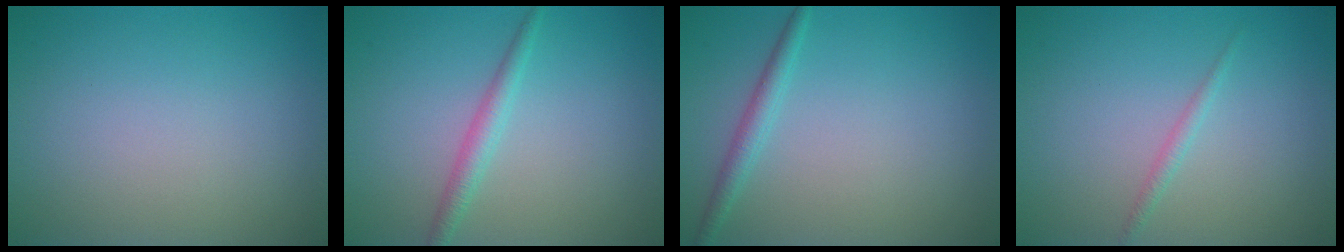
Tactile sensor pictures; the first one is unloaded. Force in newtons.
{"total": 1.9, "press": 1.9, "slide": 0.1}
{"total": 1.7, "press": 1.7, "slide": 0.0}
{"total": 0.9, "press": 0.9, "slide": 0.0}